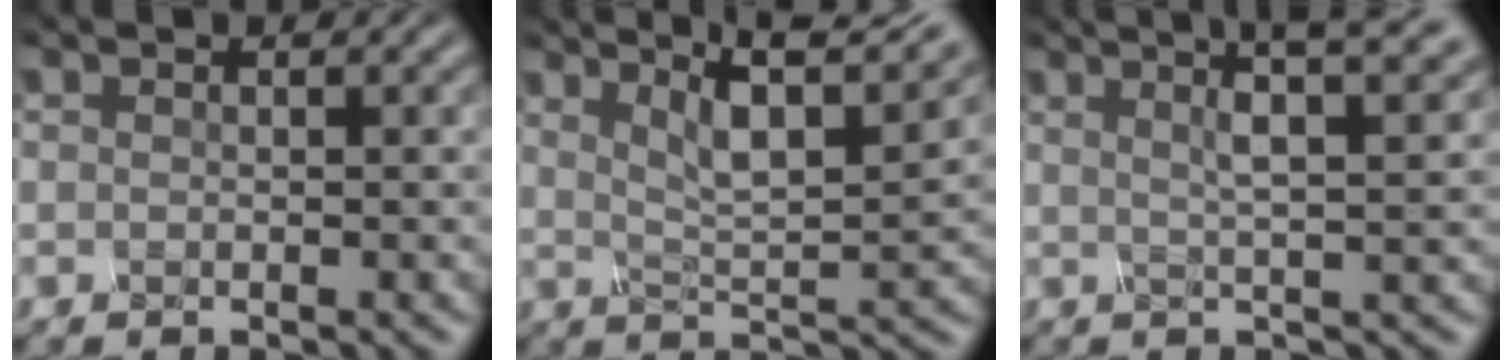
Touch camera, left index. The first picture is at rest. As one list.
[{"total": 8.2, "force": [5.5, 1.2, 6.0], "torque": [-0.085, 0.016, 0.088]}, {"total": 4.7, "force": [2.2, 0.4, 4.2], "torque": [-0.057, 0.020, 0.033]}]